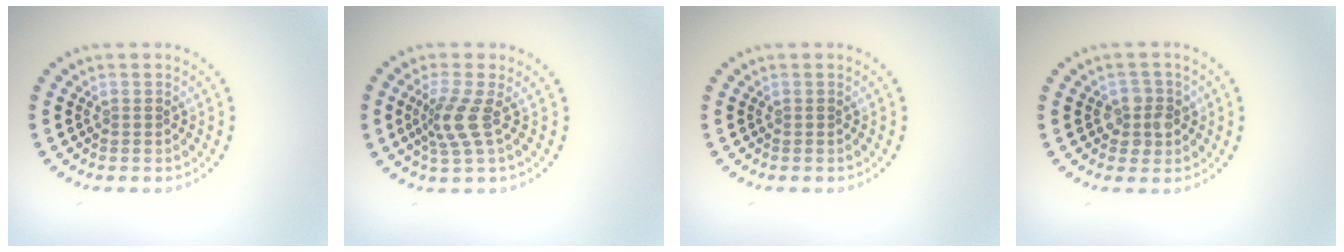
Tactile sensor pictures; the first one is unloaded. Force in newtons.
{"total": 2.8, "press": 2.1, "slide": 1.9}
{"total": 0.0}
{"total": 2.3, "press": 2.1, "slide": 1.0}